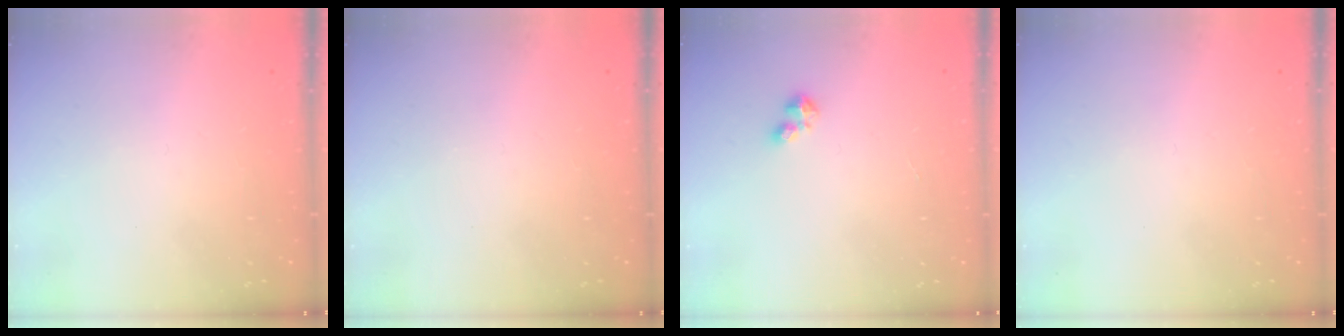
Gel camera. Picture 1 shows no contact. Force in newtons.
{"total": 0.0}
{"total": 2.4, "press": 2.4, "slide": 0.4}
{"total": 0.0}